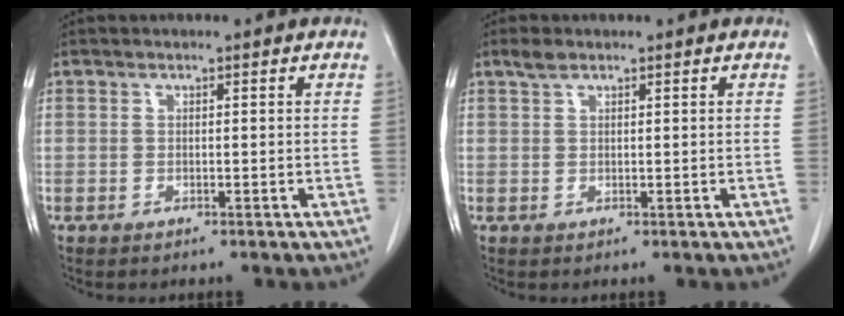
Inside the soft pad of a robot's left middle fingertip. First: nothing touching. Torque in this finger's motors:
{"motor_torque": [0.16, -0.07, -0.26, -0.02]}